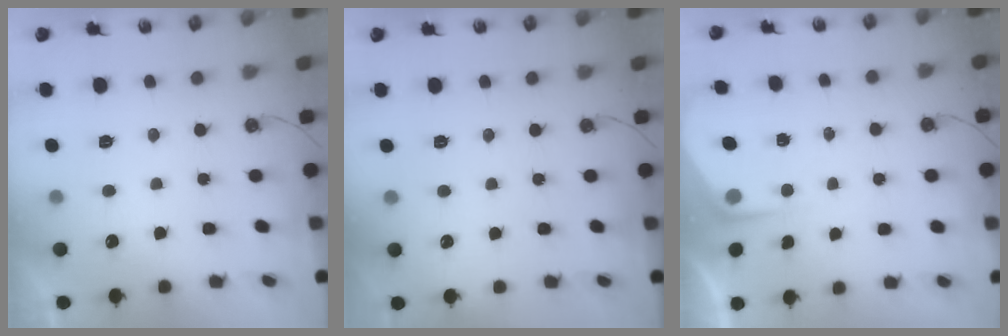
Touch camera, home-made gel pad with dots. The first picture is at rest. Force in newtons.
{"total": 2.5, "press": 2.5, "slide": 0.3}
{"total": 2.5, "press": 2.5, "slide": 0.4}